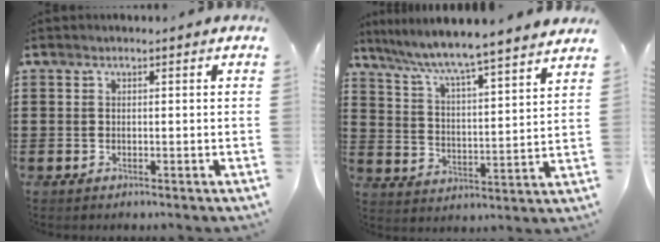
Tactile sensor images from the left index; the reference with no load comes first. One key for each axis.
{"total": 5.7, "fx": 5.1, "fy": -0.9, "fz": 2.3, "tx": -0.067, "ty": -0.045, "tz": 0.079}